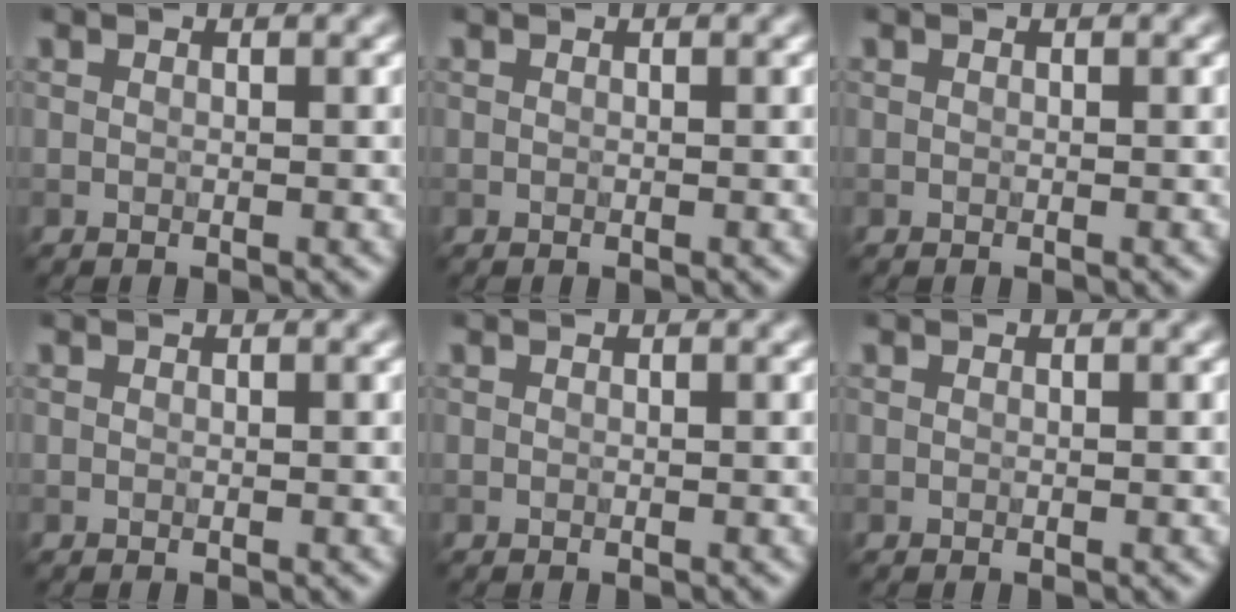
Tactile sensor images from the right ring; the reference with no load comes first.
{"total": 0.0}
{"total": 0.0}
{"total": 0.0}
{"total": 0.0}
{"total": 0.0}